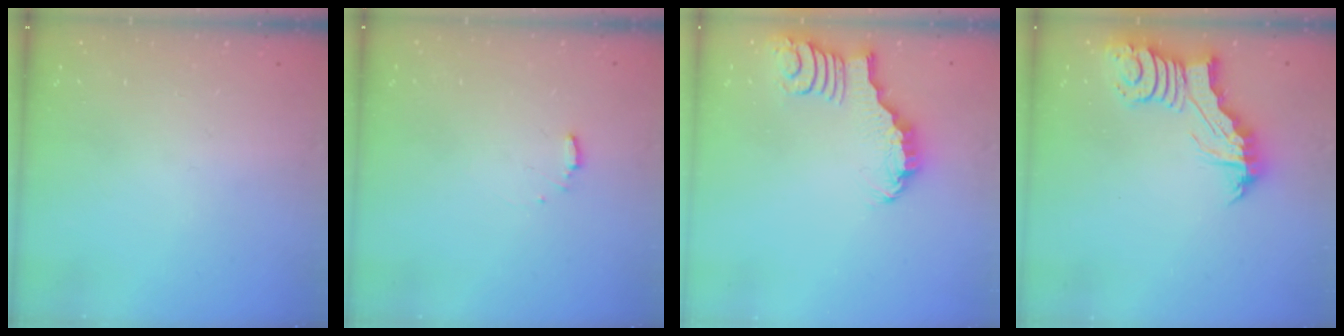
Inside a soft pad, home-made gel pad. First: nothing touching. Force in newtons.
{"total": 6.0, "press": 6.0, "slide": 0.6}
{"total": 2.2, "press": 2.2, "slide": 0.4}
{"total": 4.9, "press": 4.8, "slide": 0.3}